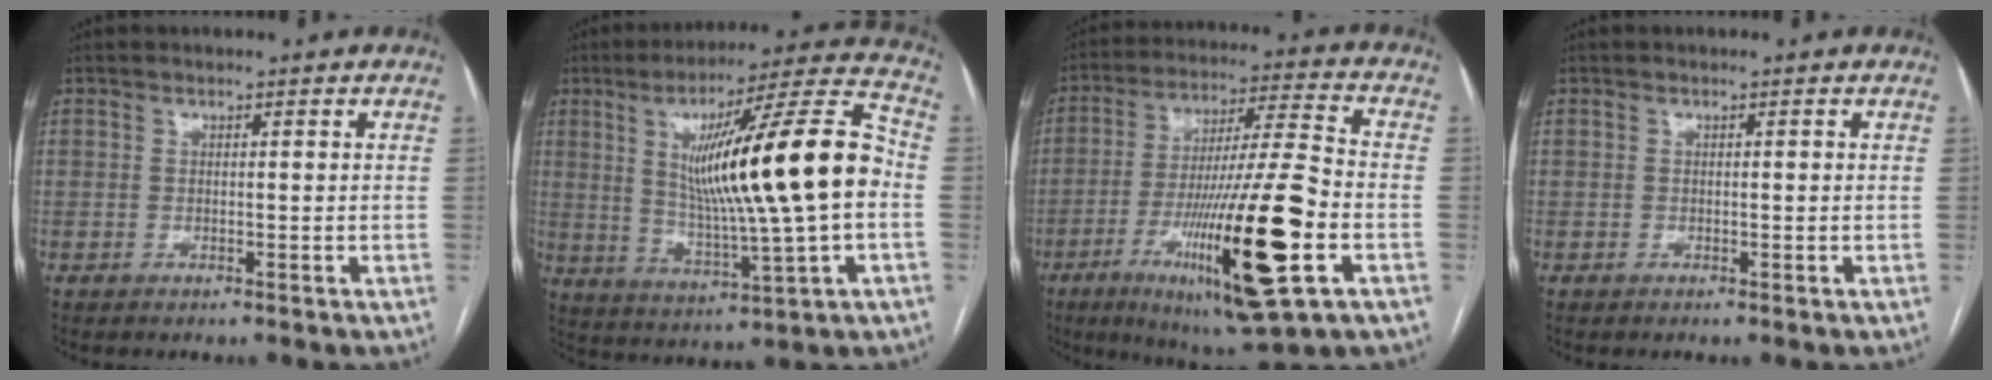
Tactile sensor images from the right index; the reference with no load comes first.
{"total": 21.3, "force": [1.3, 1.0, 21.2], "torque": [-0.344, 0.011, 0.016]}
{"total": 22.4, "force": [-7.6, 1.2, 21.0], "torque": [-0.371, -0.034, -0.127]}
{"total": 0.0}